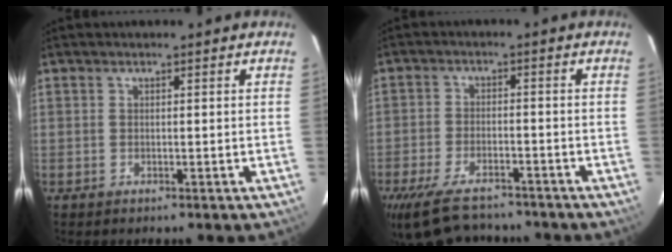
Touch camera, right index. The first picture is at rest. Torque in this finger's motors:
{"motor_torque": [1.70, -0.45, 0.23, 0.02]}